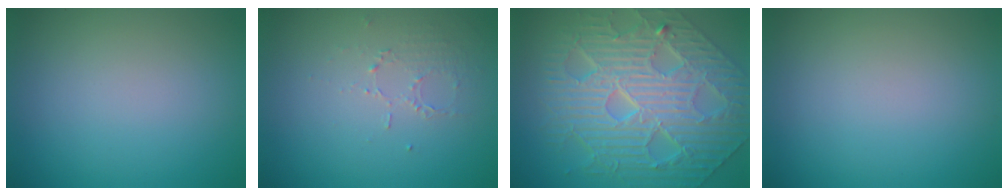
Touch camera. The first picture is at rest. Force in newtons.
{"total": 1.3, "press": 0.6, "slide": 1.1}
{"total": 10.4, "press": 7.7, "slide": 6.9}
{"total": 0.0}